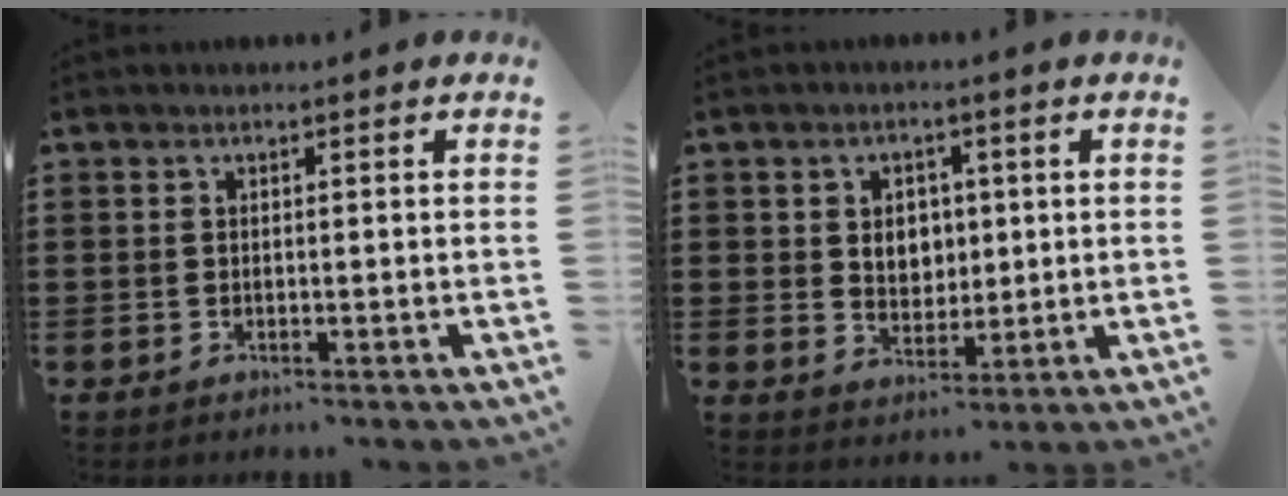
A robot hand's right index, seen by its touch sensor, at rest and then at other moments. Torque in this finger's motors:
{"motor_torque": [0.77, 0.49, 0.23, 0.06]}